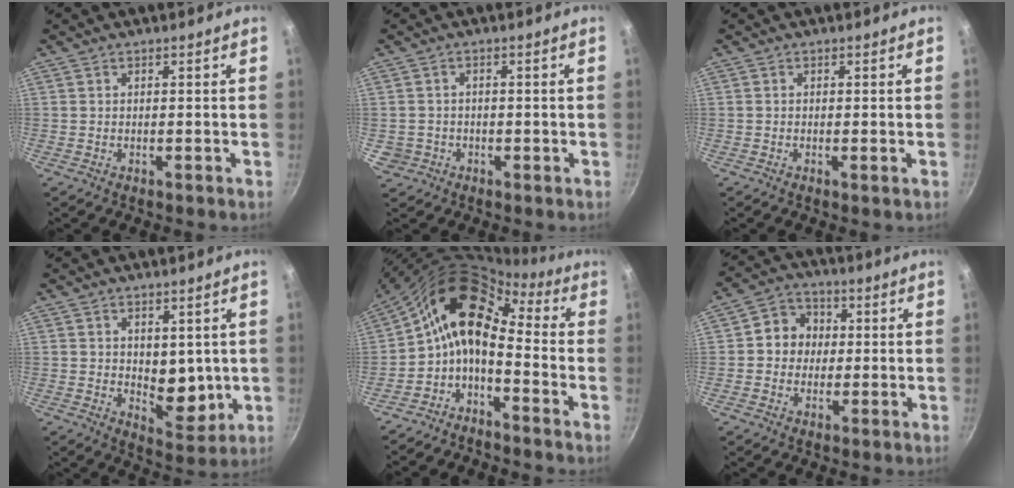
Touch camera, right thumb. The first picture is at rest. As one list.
[{"total": 3.2, "force": [-0.7, 3.0, 0.9], "torque": [-0.010, 0.015, -0.001]}, {"total": 0.6, "force": [-0.1, 0.0, 0.6], "torque": [-0.010, -0.003, -0.005]}, {"total": 7.6, "force": [1.1, 5.0, 5.7], "torque": [-0.054, -0.036, 0.023]}, {"total": 13.8, "force": [-1.8, 8.6, 10.7], "torque": [-0.193, 0.062, -0.053]}, {"total": 7.2, "force": [0.4, 6.6, 2.8], "torque": [-0.007, 0.013, -0.009]}]